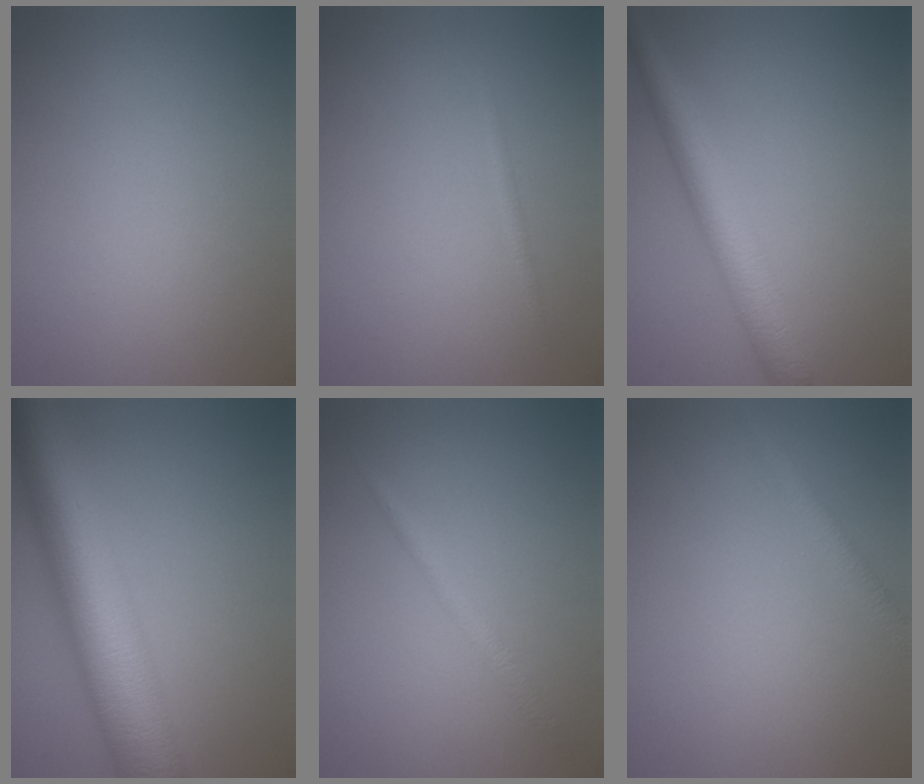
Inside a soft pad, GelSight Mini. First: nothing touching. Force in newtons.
{"total": 0.6, "press": 0.6, "slide": 0.1}
{"total": 4.4, "press": 4.4, "slide": 0.1}
{"total": 10.5, "press": 10.5, "slide": 0.2}
{"total": 1.4, "press": 1.4, "slide": 0.1}
{"total": 1.5, "press": 1.5, "slide": 0.0}